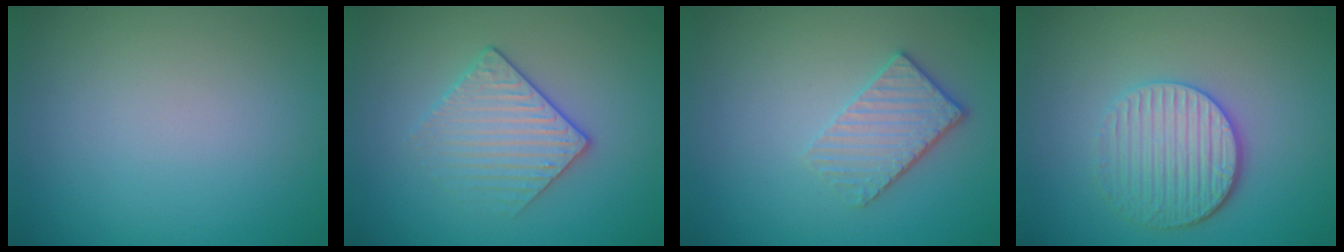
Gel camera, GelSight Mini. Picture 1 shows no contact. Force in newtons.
{"total": 3.0, "press": 2.8, "slide": 1.2}
{"total": 3.3, "press": 2.8, "slide": 1.7}
{"total": 4.0, "press": 3.4, "slide": 2.0}